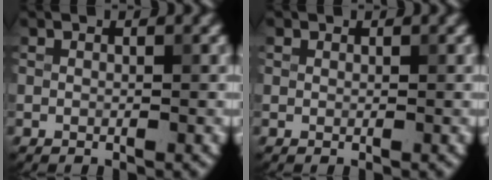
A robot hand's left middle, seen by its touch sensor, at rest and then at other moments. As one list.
[{"total": 0.6, "force": [0.4, 0.4, 0.1], "torque": [0.003, 0.000, 0.007]}]